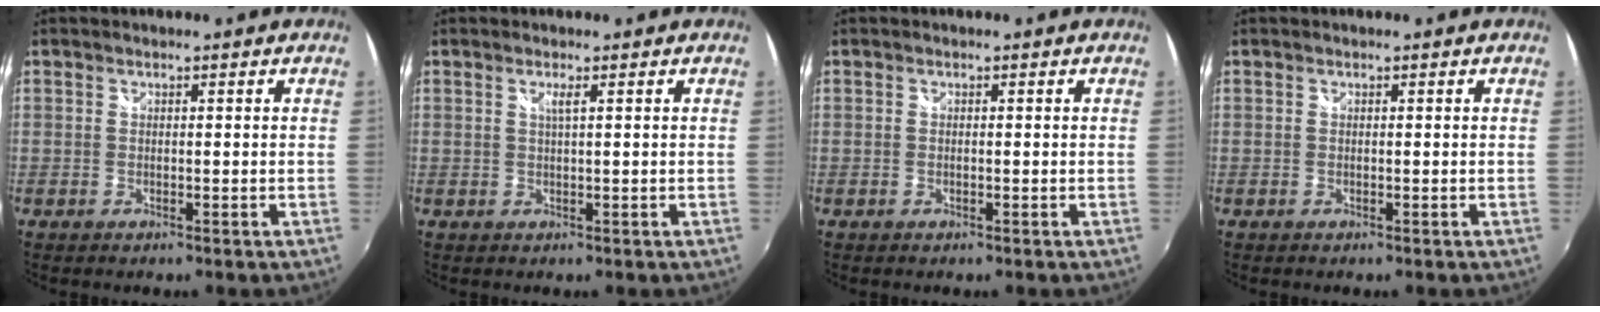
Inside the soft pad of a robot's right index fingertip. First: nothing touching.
{"total": 1.2, "force": [0.4, -0.2, 1.1], "torque": [-0.019, 0.000, 0.007]}
{"total": 0.0}
{"total": 0.0}